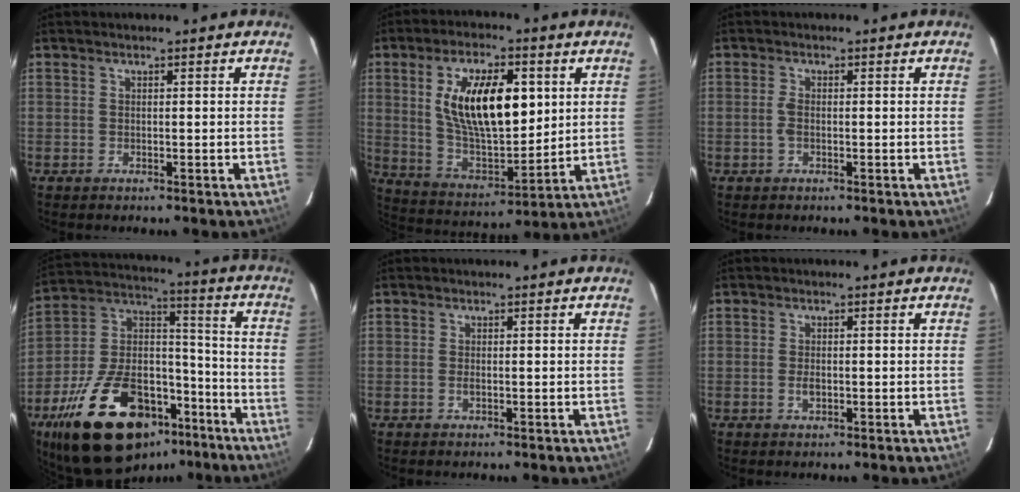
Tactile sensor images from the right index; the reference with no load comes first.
{"total": 17.9, "force": [4.6, 8.1, 15.3], "torque": [-0.268, 0.004, 0.095]}
{"total": 1.6, "force": [-0.4, 0.8, 1.3], "torque": [-0.030, 0.002, -0.009]}
{"total": 28.5, "force": [-17.4, 14.5, 17.2], "torque": [-0.334, 0.023, -0.269]}
{"total": 0.8, "force": [-0.2, 0.3, 0.7], "torque": [-0.015, -0.001, -0.005]}
{"total": 1.7, "force": [-0.5, 1.0, 1.3], "torque": [-0.026, 0.000, -0.008]}